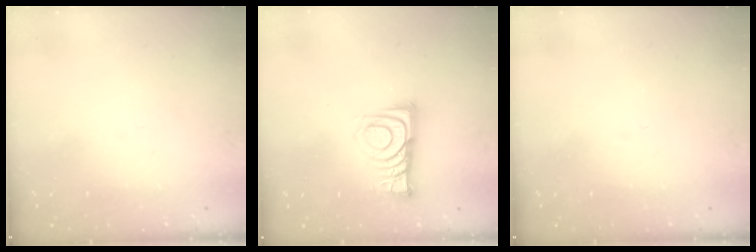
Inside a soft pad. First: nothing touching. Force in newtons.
{"total": 9.7, "press": 9.7, "slide": 0.4}
{"total": 0.0}